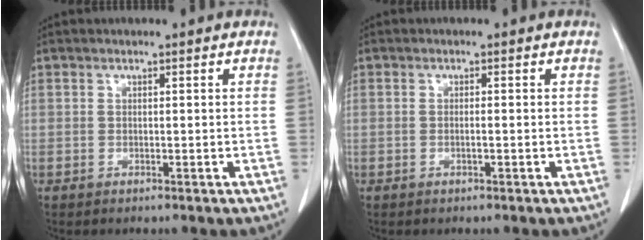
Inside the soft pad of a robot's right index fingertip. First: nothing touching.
{"total": 0.6, "force": [-0.2, 0.0, 0.6], "torque": [-0.013, 0.001, -0.002]}